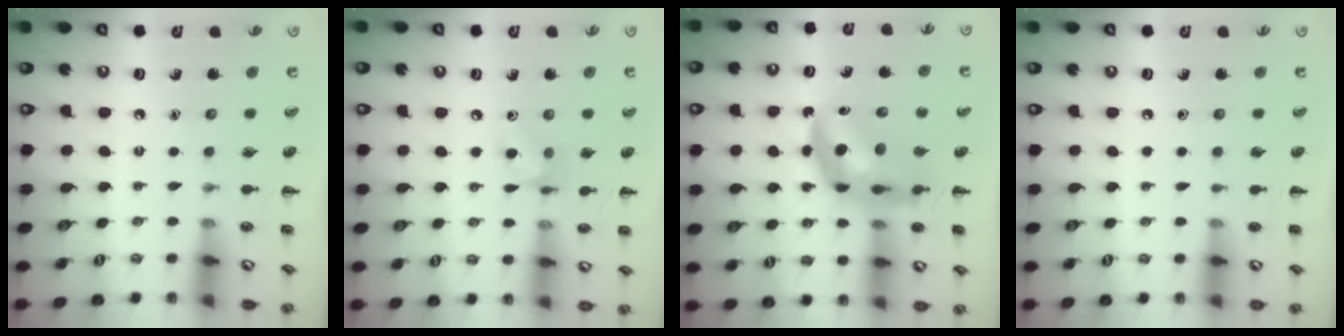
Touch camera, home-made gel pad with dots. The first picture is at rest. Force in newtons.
{"total": 6.3, "press": 6.3, "slide": 0.6}
{"total": 9.7, "press": 9.2, "slide": 3.1}
{"total": 0.0}